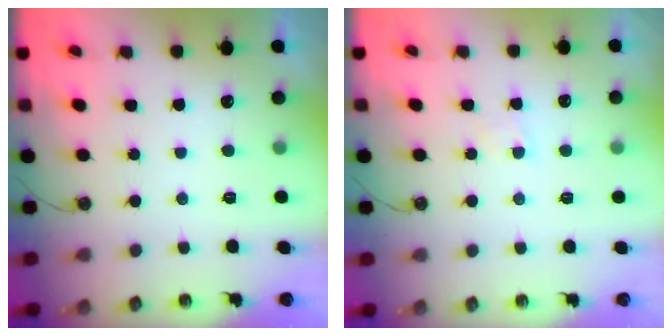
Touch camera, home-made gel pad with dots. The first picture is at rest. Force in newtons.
{"total": 2.8, "press": 2.8, "slide": 0.3}